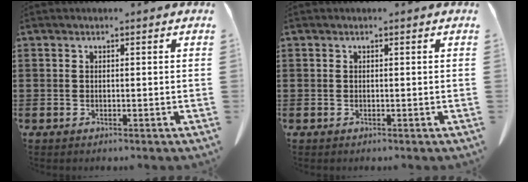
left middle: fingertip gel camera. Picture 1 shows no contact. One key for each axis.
{"total": 0.0}